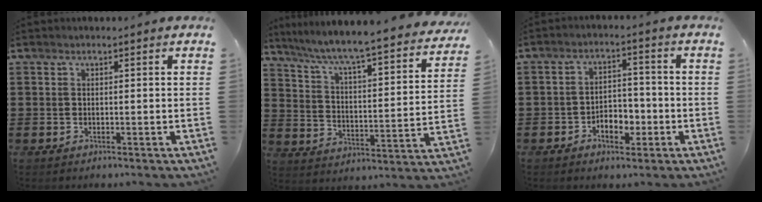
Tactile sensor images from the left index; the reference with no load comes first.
{"total": 5.4, "force": [4.7, -0.5, 2.6], "torque": [-0.074, -0.050, 0.068]}
{"total": 4.3, "force": [-2.1, 2.7, 2.6], "torque": [-0.040, 0.004, -0.043]}